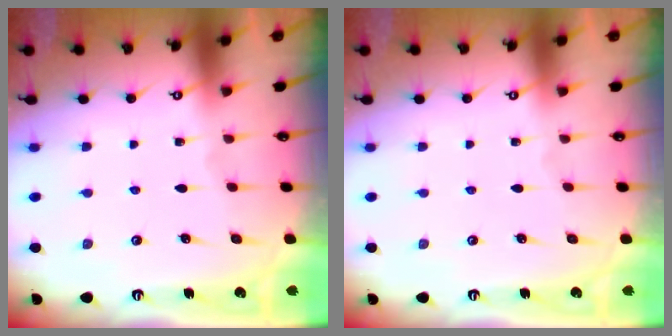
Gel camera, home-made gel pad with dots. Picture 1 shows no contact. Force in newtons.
{"total": 0.0}